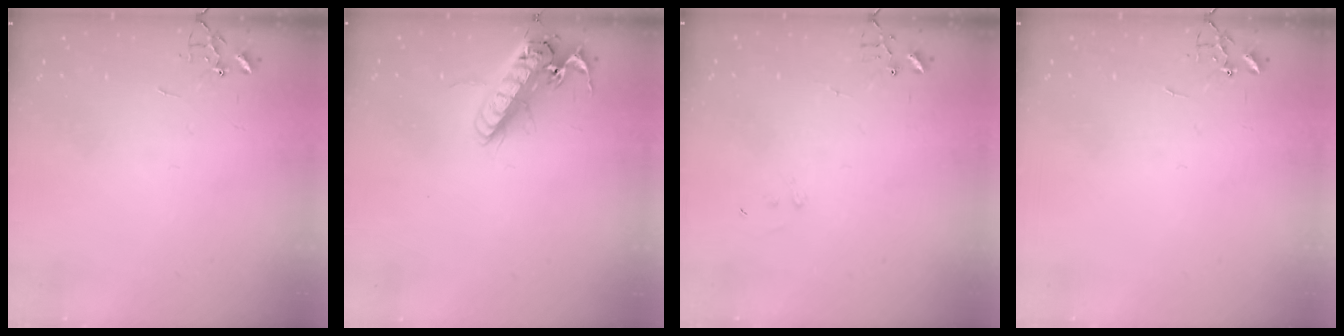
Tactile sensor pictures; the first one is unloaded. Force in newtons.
{"total": 17.4, "press": 17.1, "slide": 3.3}
{"total": 6.8, "press": 6.8, "slide": 0.5}
{"total": 0.0}